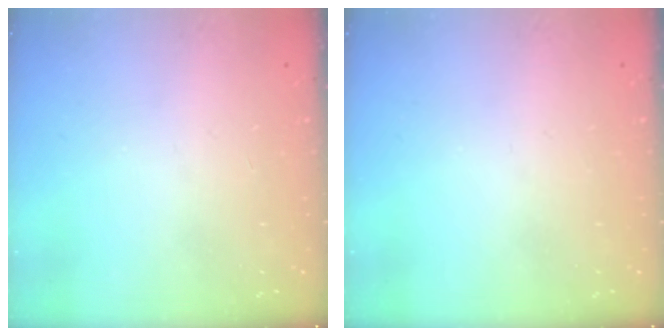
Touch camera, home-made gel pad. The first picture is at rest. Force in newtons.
{"total": 0.0}